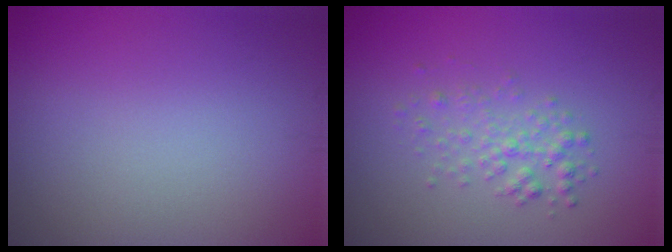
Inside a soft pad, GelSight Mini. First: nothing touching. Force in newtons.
{"total": 2.0, "press": 2.0, "slide": 0.1}